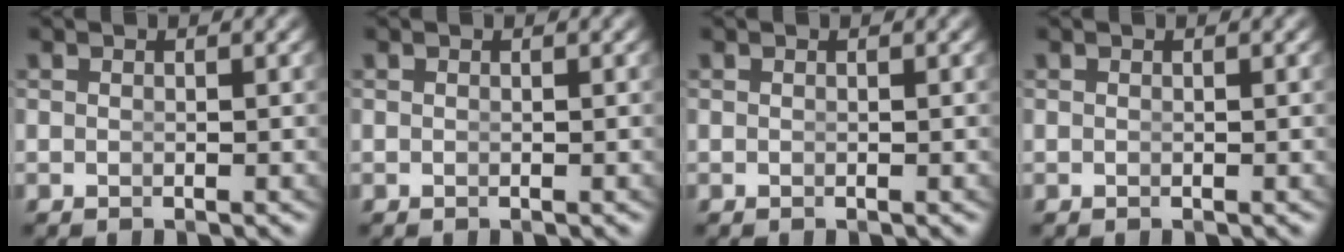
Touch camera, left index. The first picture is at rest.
{"total": 0.0}
{"total": 0.0}
{"total": 0.0}